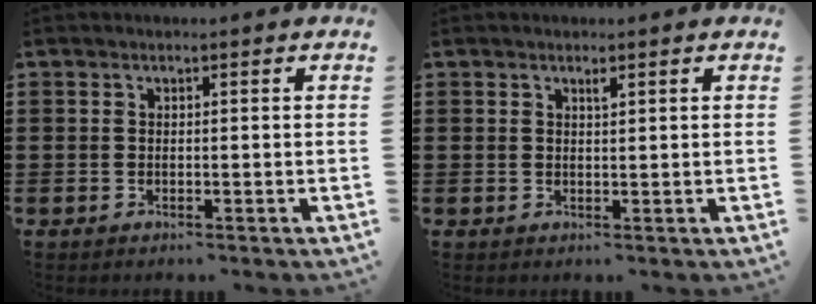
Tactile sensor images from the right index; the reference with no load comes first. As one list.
[{"total": 0.8, "force": [0.6, 0.1, 0.5], "torque": [-0.012, -0.002, 0.011]}]